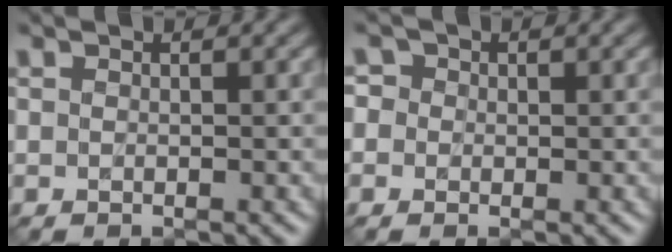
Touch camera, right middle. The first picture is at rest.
{"total": 2.4, "force": [0.8, 2.1, 0.9], "torque": [0.001, 0.015, -0.011]}